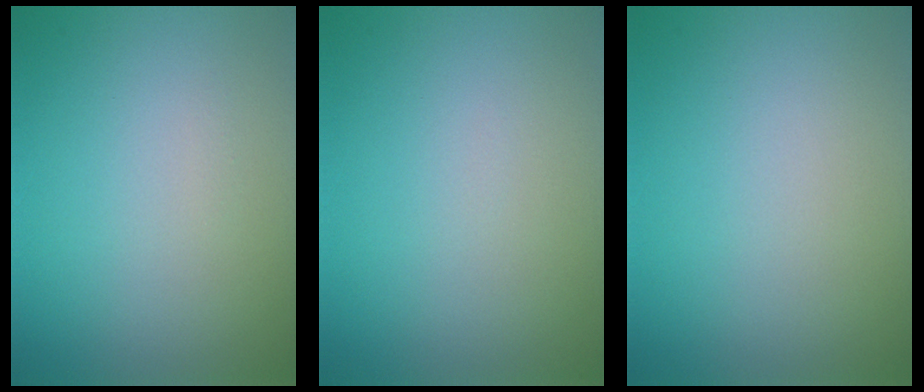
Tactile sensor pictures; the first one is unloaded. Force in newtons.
{"total": 0.0}
{"total": 0.0}